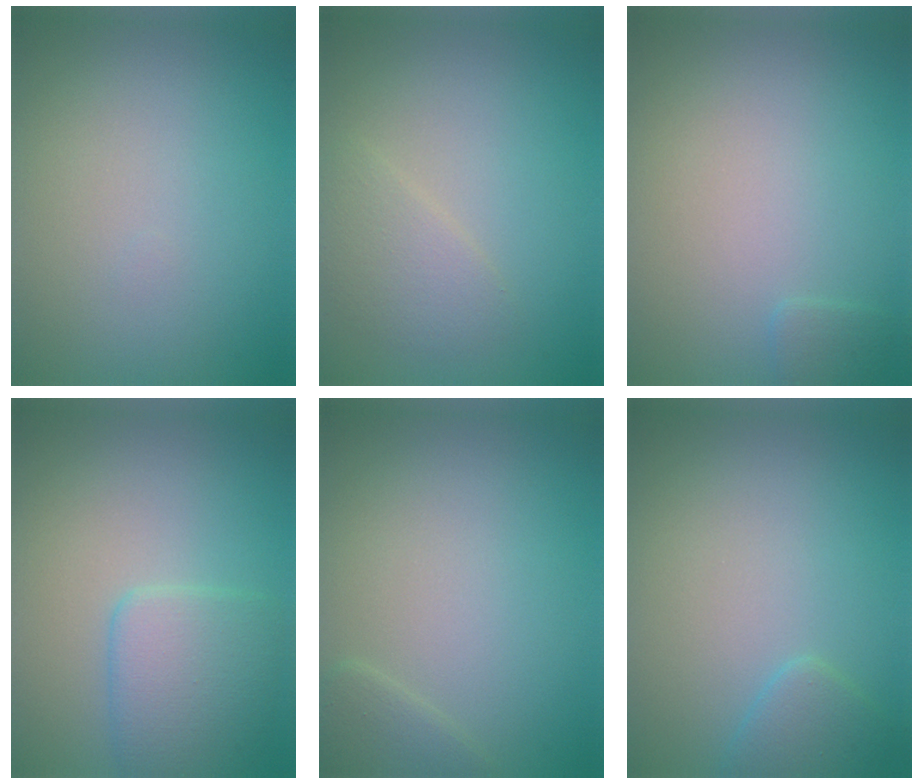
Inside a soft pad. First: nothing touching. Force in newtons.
{"total": 2.2, "press": 2.2, "slide": 0.1}
{"total": 0.9, "press": 0.9, "slide": 0.0}
{"total": 3.8, "press": 3.8, "slide": 0.3}
{"total": 1.4, "press": 1.4, "slide": 0.1}
{"total": 1.8, "press": 1.8, "slide": 0.1}